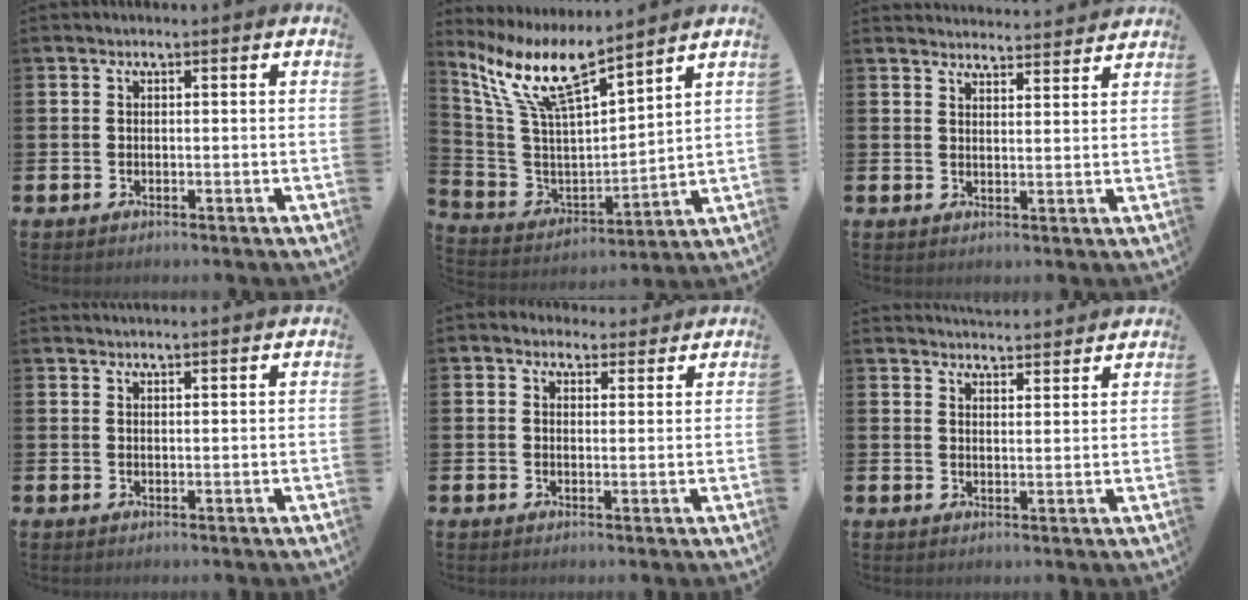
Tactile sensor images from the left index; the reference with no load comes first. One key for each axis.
{"total": 11.0, "fx": 8.8, "fy": 2.2, "fz": 6.1, "tx": -0.156, "ty": -0.048, "tz": 0.151}
{"total": 3.5, "fx": 3.5, "fy": 0.0, "fz": -0.1, "tx": -0.001, "ty": -0.027, "tz": 0.062}
{"total": 1.7, "fx": 1.7, "fy": -0.2, "fz": 0.0, "tx": 0.003, "ty": -0.008, "tz": 0.031}
{"total": 3.1, "fx": 2.7, "fy": 1.4, "fz": -0.1, "tx": 0.005, "ty": -0.010, "tz": 0.048}
{"total": 4.1, "fx": 4.1, "fy": 0.1, "fz": -0.2, "tx": -0.001, "ty": -0.028, "tz": 0.075}